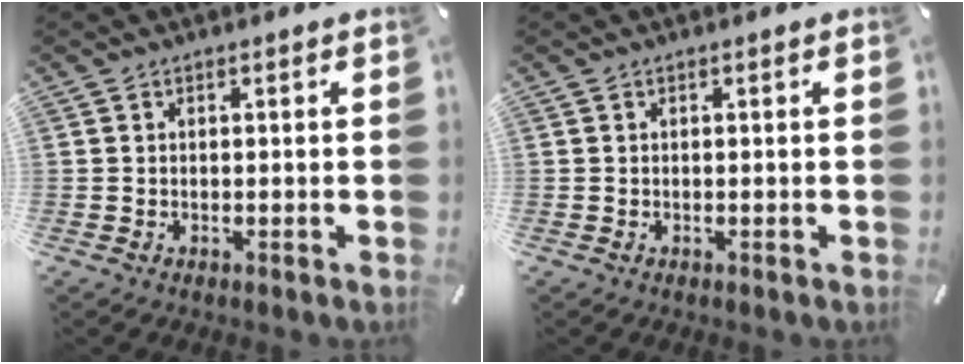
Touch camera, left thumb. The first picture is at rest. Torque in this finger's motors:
{"motor_torque": [-0.17, 0.23, -0.07, -0.04, 0.00]}